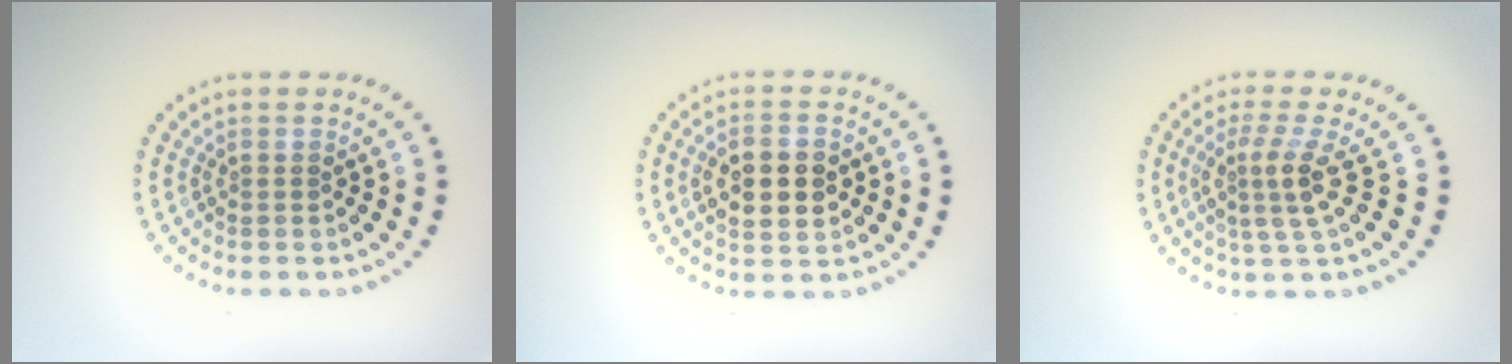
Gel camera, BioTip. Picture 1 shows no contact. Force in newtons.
{"total": 4.0, "press": 4.0, "slide": 0.4}
{"total": 3.1, "press": 2.3, "slide": 2.1}